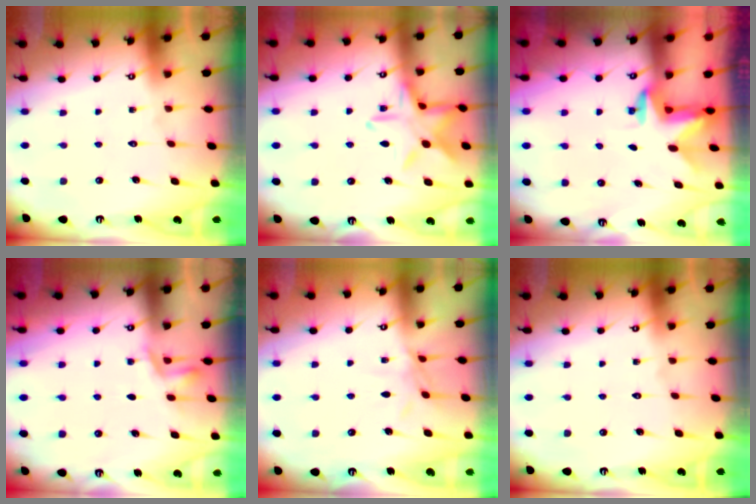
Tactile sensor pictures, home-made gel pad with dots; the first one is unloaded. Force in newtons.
{"total": 13.6, "press": 13.6, "slide": 0.9}
{"total": 2.4, "press": 2.4, "slide": 0.3}
{"total": 2.9, "press": 2.6, "slide": 1.1}
{"total": 5.5, "press": 5.5, "slide": 0.3}
{"total": 0.0}